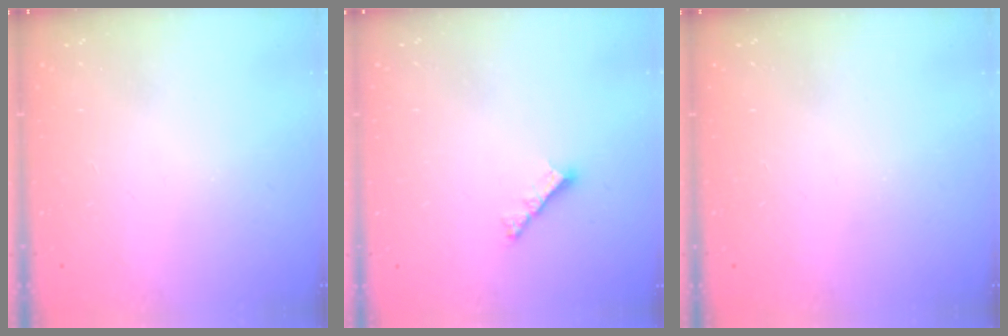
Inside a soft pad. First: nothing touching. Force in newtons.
{"total": 3.8, "press": 3.8, "slide": 0.2}
{"total": 0.0}